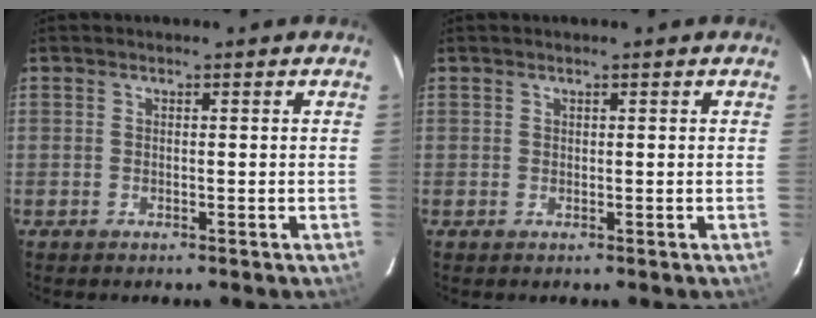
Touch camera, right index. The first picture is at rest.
{"total": 0.0}